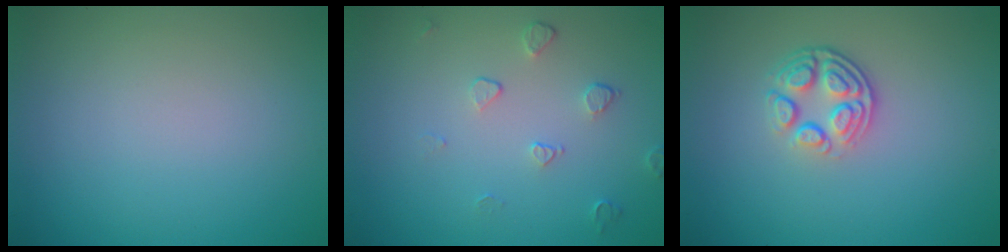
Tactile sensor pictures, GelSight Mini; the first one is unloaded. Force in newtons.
{"total": 1.5, "press": 0.9, "slide": 1.1}
{"total": 3.8, "press": 2.7, "slide": 2.7}